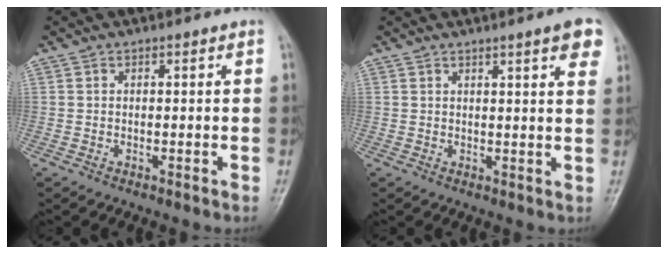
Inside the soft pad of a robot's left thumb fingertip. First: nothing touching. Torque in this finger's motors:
{"motor_torque": [0.01, 0.26, -0.15, 0.02, 0.01]}